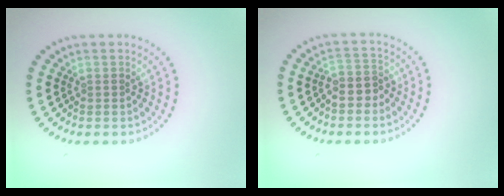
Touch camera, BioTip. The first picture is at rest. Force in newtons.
{"total": 1.7, "press": 1.5, "slide": 0.8}